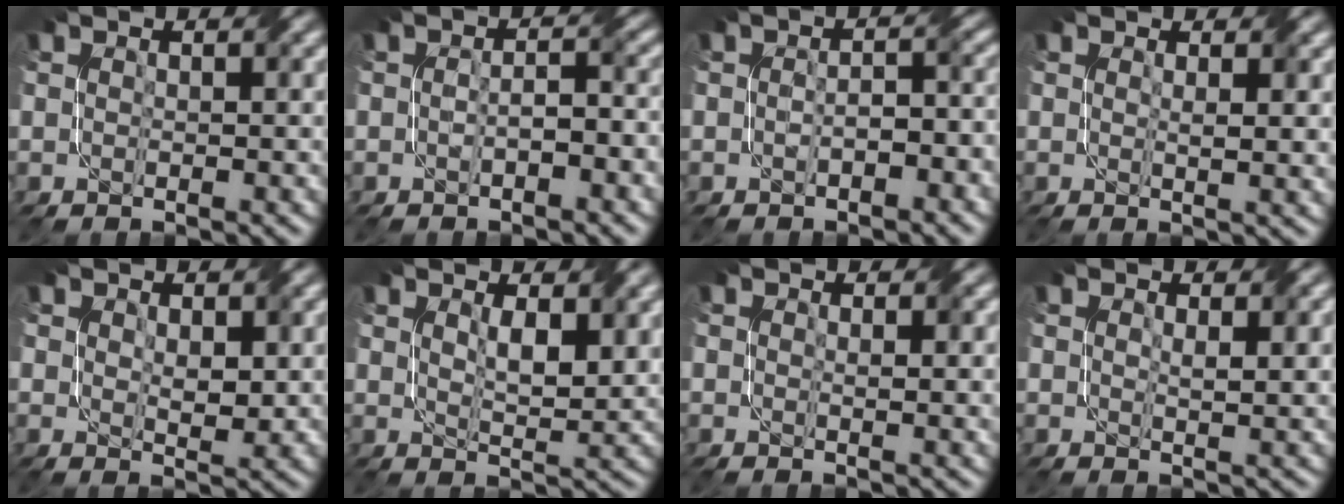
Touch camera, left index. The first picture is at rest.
{"total": 2.3, "force": [-0.9, 0.8, 2.0], "torque": [-0.038, 0.003, -0.015]}
{"total": 2.4, "force": [-1.0, 1.1, 1.8], "torque": [-0.032, 0.004, -0.015]}
{"total": 1.8, "force": [0.7, 0.3, 1.7], "torque": [-0.022, -0.001, 0.011]}
{"total": 2.8, "force": [1.0, 1.5, 2.1], "torque": [-0.044, -0.008, 0.022]}
{"total": 3.6, "force": [1.6, 1.2, 3.0], "torque": [-0.062, -0.006, 0.034]}
{"total": 1.7, "force": [0.7, 0.3, 1.6], "torque": [-0.018, 0.000, 0.011]}
{"total": 1.7, "force": [0.9, 0.3, 1.4], "torque": [-0.023, -0.003, 0.019]}